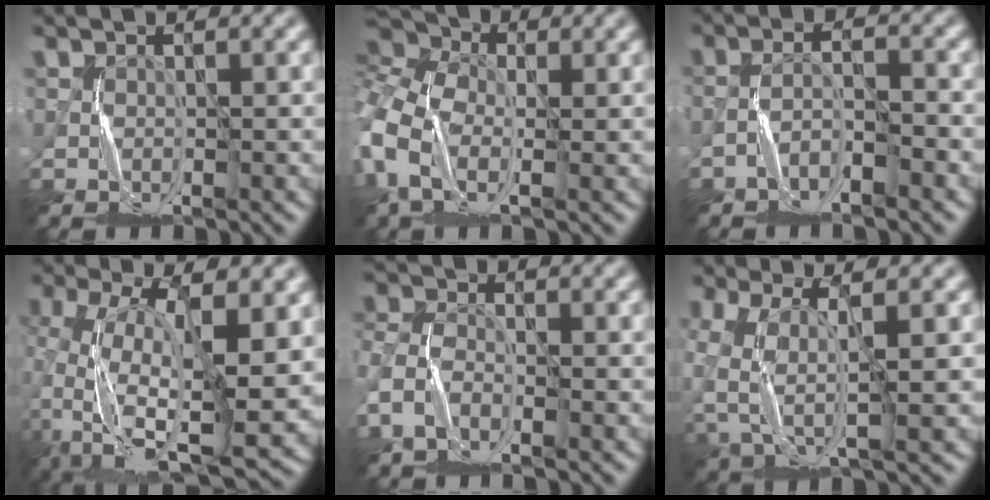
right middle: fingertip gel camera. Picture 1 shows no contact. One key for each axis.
{"total": 9.9, "fx": -0.1, "fy": 6.7, "fz": 7.3, "tx": -0.197, "ty": -0.002, "tz": 0.002}
{"total": 2.4, "fx": -2.0, "fy": 0.3, "fz": 1.2, "tx": -0.023, "ty": 0.014, "tz": -0.042}
{"total": 13.0, "fx": -2.3, "fy": 5.2, "fz": 11.7, "tx": -0.226, "ty": -0.011, "tz": -0.042}
{"total": 3.8, "fx": -2.2, "fy": 2.2, "fz": 2.1, "tx": -0.056, "ty": 0.001, "tz": -0.059}
{"total": 5.3, "fx": -0.7, "fy": 2.6, "fz": 4.6, "tx": -0.118, "ty": 0.001, "tz": -0.015}